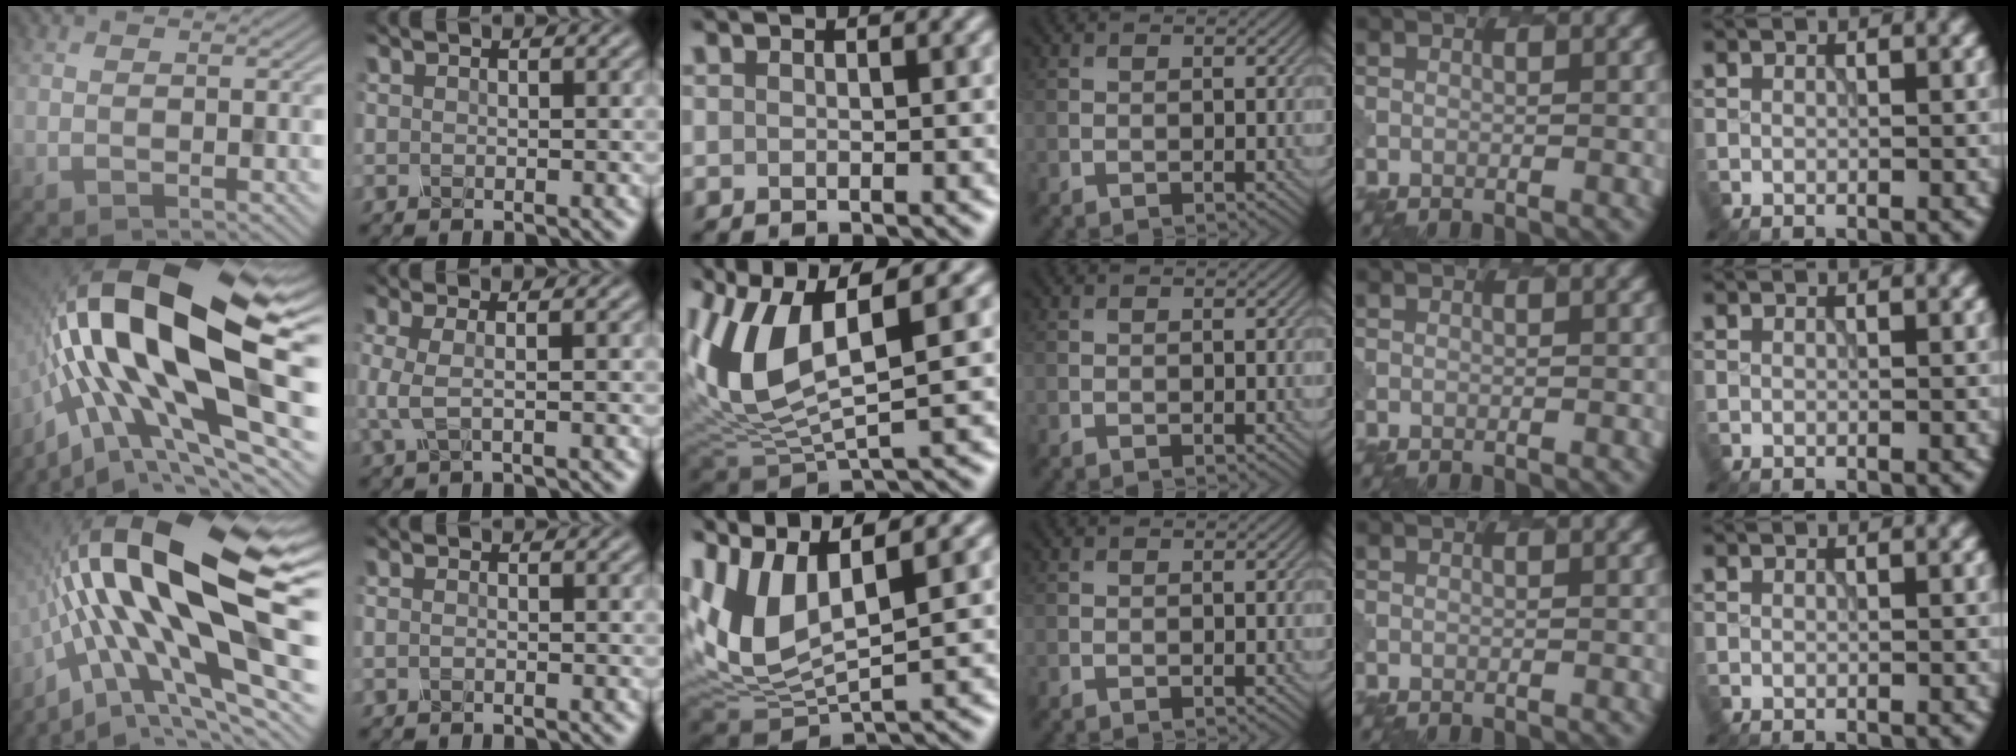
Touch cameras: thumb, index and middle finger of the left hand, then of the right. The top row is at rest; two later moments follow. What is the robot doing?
{"motion": "dispense", "object": "syringe"}